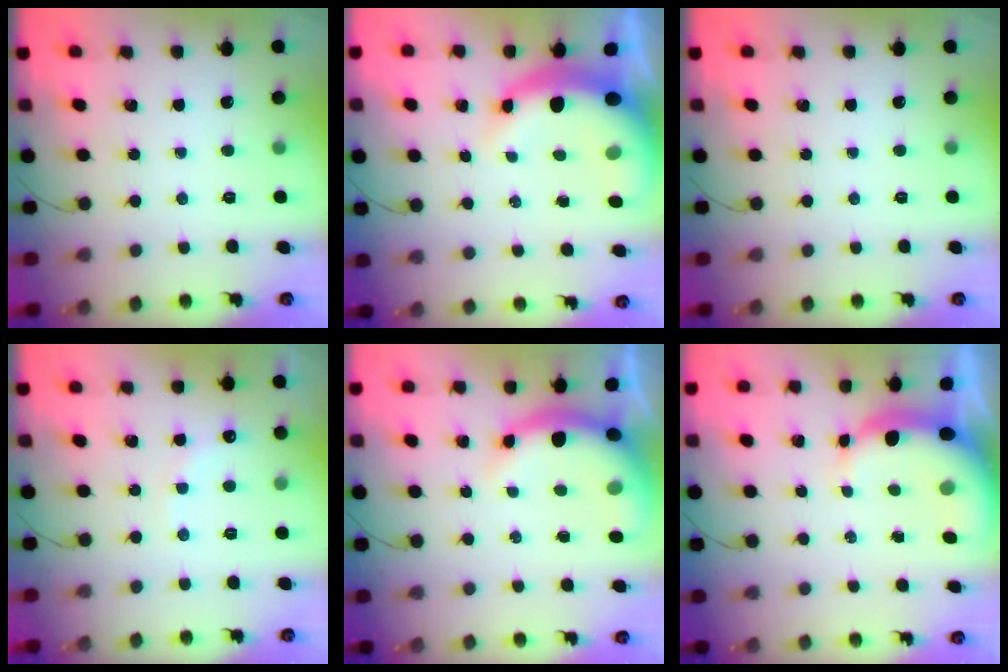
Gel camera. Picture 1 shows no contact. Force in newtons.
{"total": 9.4, "press": 9.2, "slide": 2.3}
{"total": 0.0}
{"total": 6.9, "press": 6.7, "slide": 1.4}
{"total": 7.2, "press": 7.0, "slide": 1.7}
{"total": 6.8, "press": 6.6, "slide": 1.6}